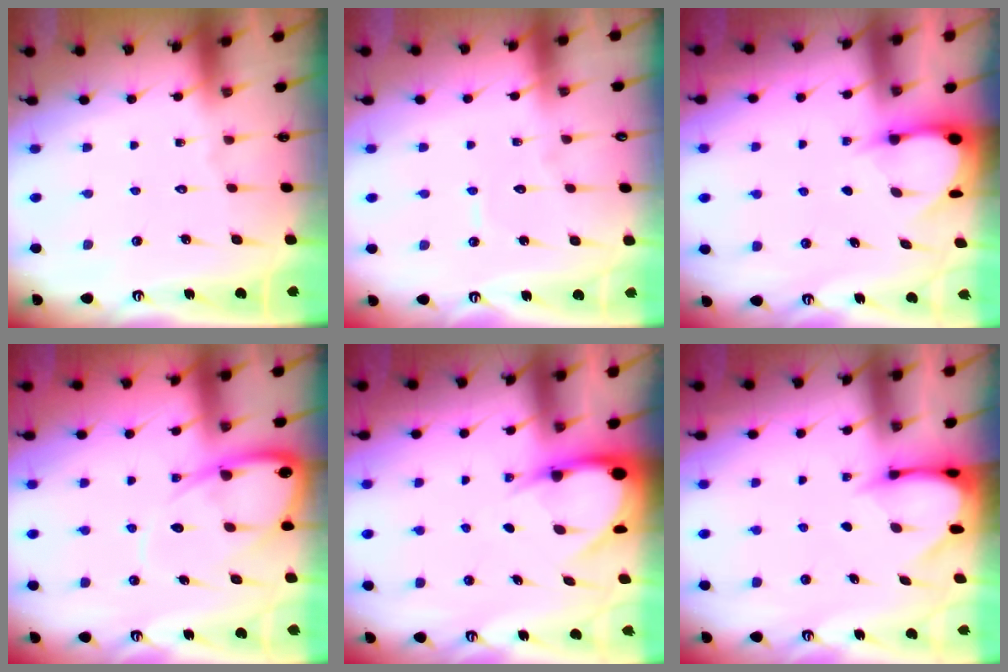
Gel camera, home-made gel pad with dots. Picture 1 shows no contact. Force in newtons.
{"total": 3.8, "press": 3.8, "slide": 0.2}
{"total": 3.5, "press": 3.5, "slide": 0.4}
{"total": 10.5, "press": 10.4, "slide": 1.1}
{"total": 6.0, "press": 6.0, "slide": 0.6}
{"total": 3.5, "press": 3.5, "slide": 0.3}